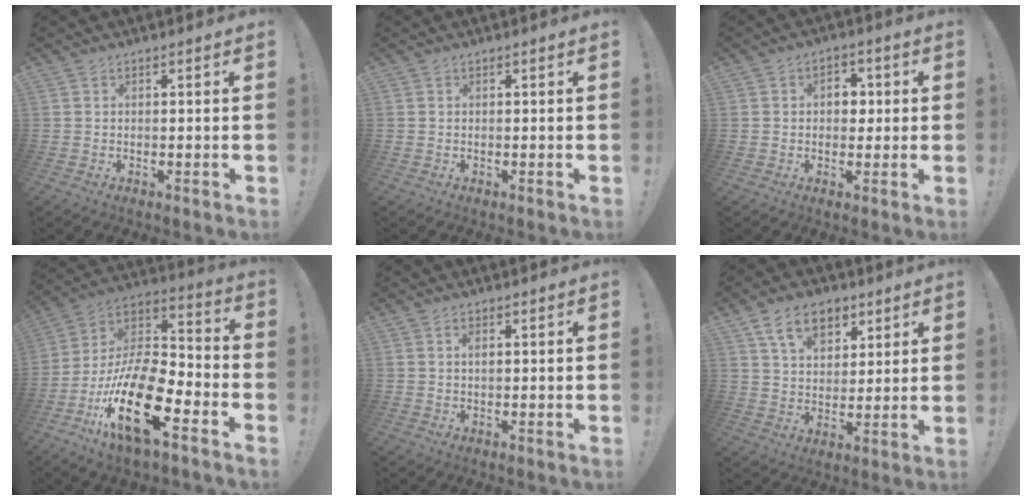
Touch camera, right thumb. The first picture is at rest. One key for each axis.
{"total": 0.0}
{"total": 5.5, "fx": 0.3, "fy": 4.5, "fz": 3.1, "tx": -0.034, "ty": 0.007, "tz": 0.000}
{"total": 21.8, "fx": -10.2, "fy": 8.3, "fz": 17.4, "tx": -0.353, "ty": 0.050, "tz": -0.172}
{"total": 1.2, "fx": 0.5, "fy": 0.4, "fz": 1.1, "tx": -0.030, "ty": 0.004, "tz": 0.010}
{"total": 11.3, "fx": 6.2, "fy": 7.4, "fz": 5.9, "tx": -0.099, "ty": -0.015, "tz": 0.118}